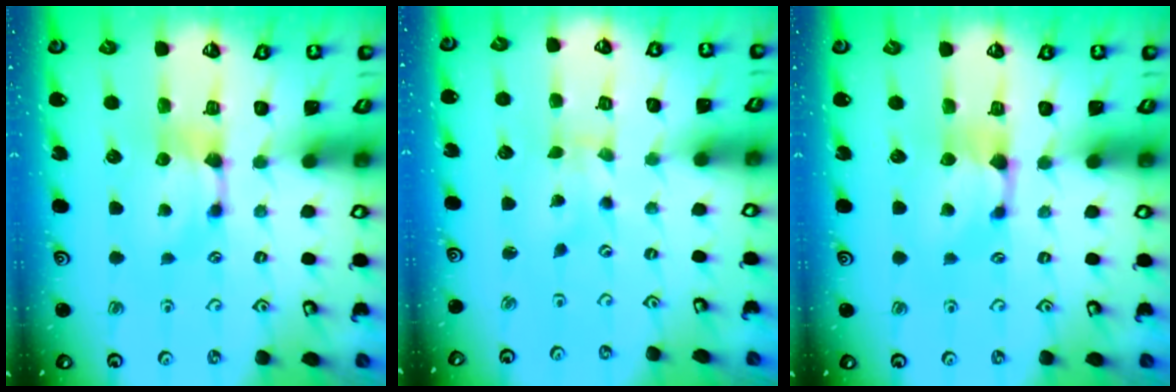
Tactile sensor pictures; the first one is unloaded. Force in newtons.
{"total": 3.6, "press": 3.5, "slide": 0.8}
{"total": 0.9, "press": 0.2, "slide": 0.8}